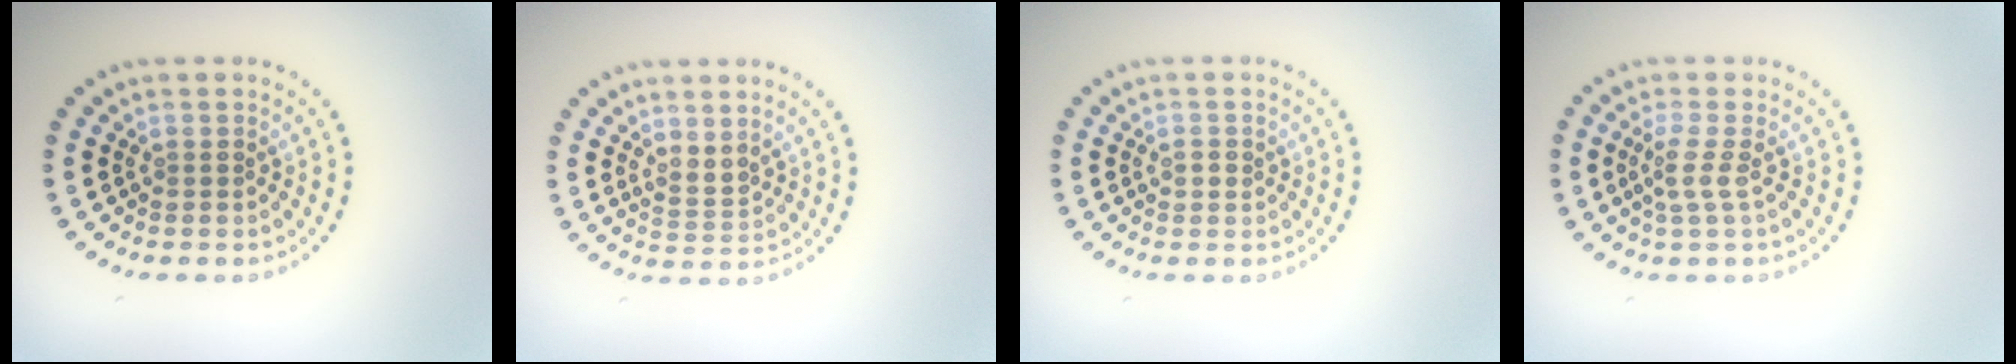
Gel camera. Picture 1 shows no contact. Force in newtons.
{"total": 1.7, "press": 1.2, "slide": 1.1}
{"total": 1.0, "press": 0.9, "slide": 0.4}
{"total": 1.8, "press": 1.4, "slide": 1.2}